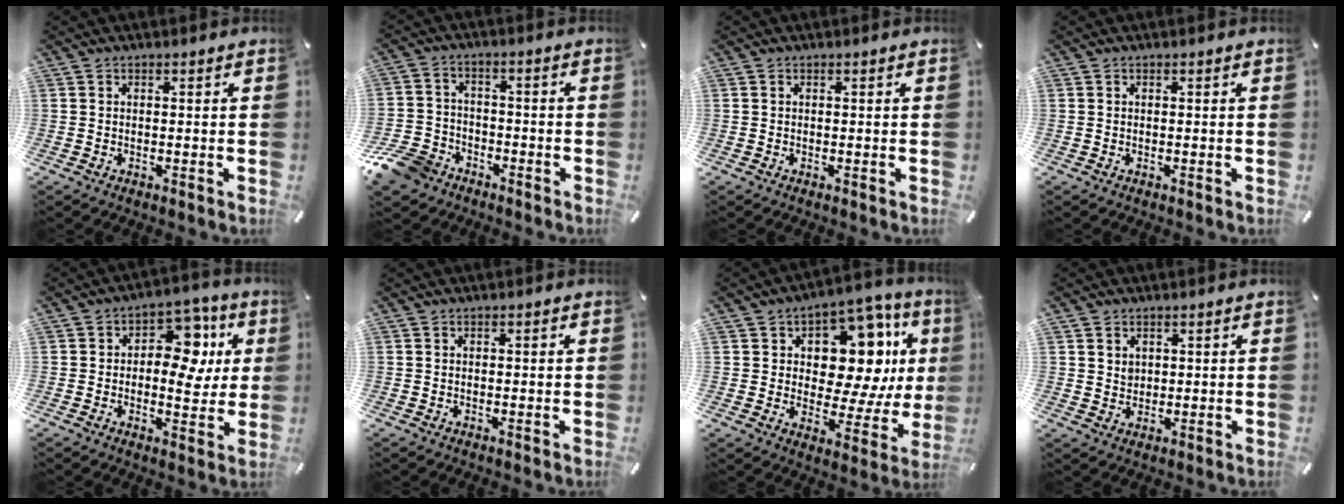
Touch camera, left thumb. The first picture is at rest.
{"total": 9.3, "force": [-6.4, 6.2, 2.8], "torque": [-0.065, 0.044, -0.124]}
{"total": 0.0}
{"total": 0.0}
{"total": 12.9, "force": [2.9, 8.8, 9.0], "torque": [-0.109, -0.019, 0.047]}
{"total": 0.5, "force": [0.1, 0.3, 0.4], "torque": [-0.007, 0.002, 0.000]}
{"total": 16.1, "force": [7.0, 9.8, 10.8], "torque": [-0.142, -0.059, 0.119]}
{"total": 3.2, "force": [1.5, 2.8, 0.1], "torque": [0.007, -0.002, 0.026]}